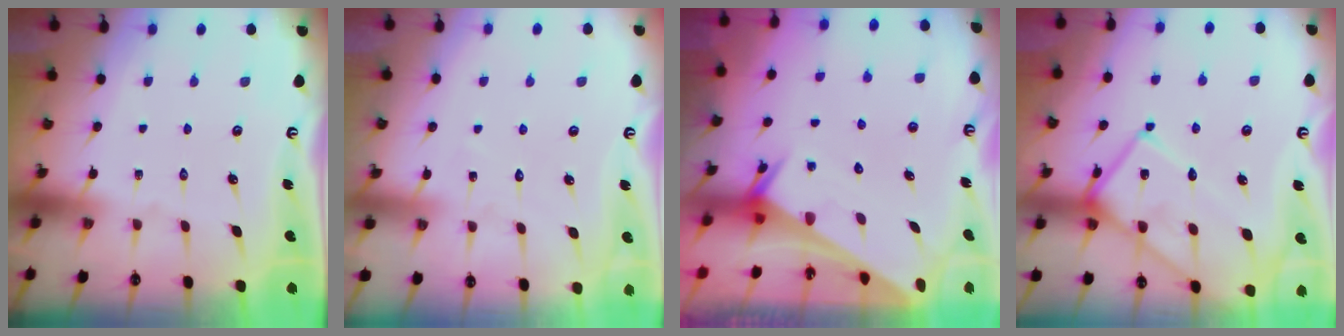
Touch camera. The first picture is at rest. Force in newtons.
{"total": 5.1, "press": 5.1, "slide": 0.4}
{"total": 2.5, "press": 2.5, "slide": 0.1}
{"total": 15.7, "press": 15.6, "slide": 1.3}